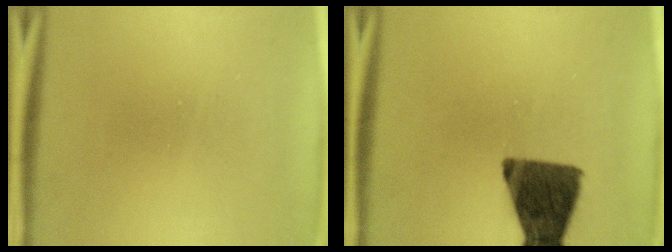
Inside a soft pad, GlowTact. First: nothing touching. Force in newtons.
{"total": 13.7}